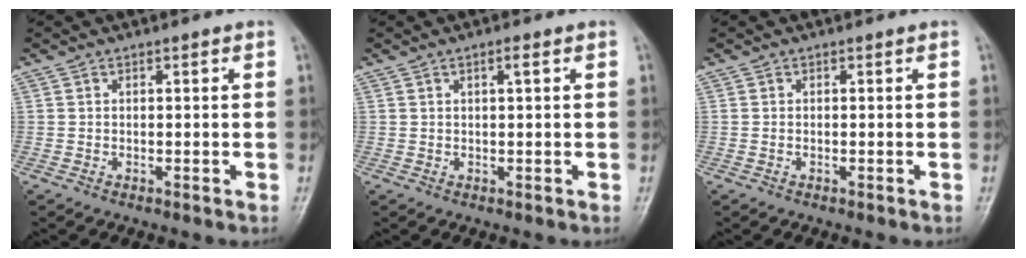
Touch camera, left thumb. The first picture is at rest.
{"total": 1.2, "force": [0.5, 0.1, 1.1], "torque": [-0.021, 0.002, 0.008]}
{"total": 0.0}